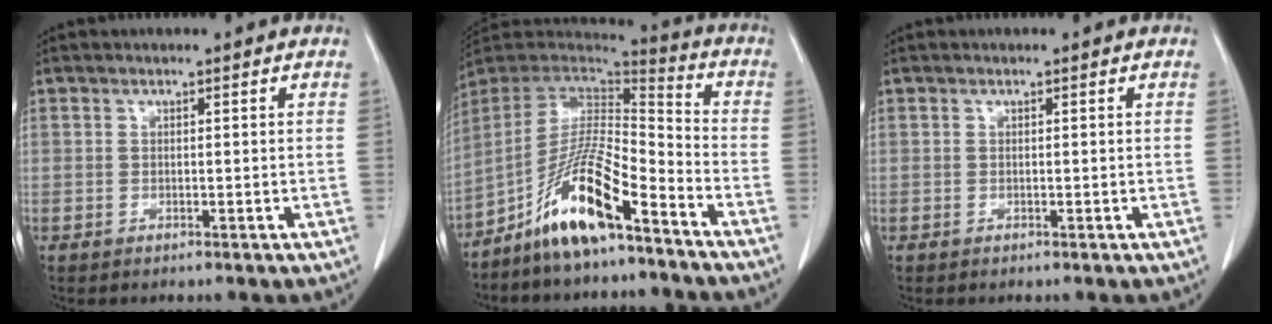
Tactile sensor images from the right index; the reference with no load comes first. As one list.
[{"total": 13.7, "force": [-8.9, 2.0, 10.2], "torque": [-0.191, 0.004, -0.164]}, {"total": 0.0}]